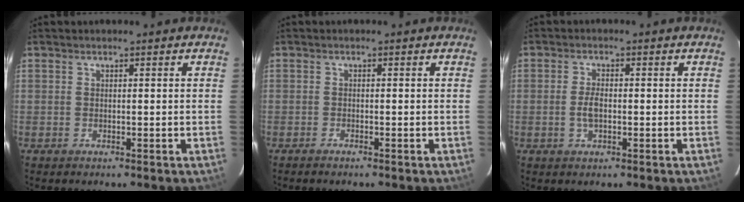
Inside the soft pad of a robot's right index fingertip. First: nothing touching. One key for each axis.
{"total": 1.1, "fx": -1.0, "fy": 0.1, "fz": 0.5, "tx": -0.012, "ty": -0.002, "tz": -0.013}
{"total": 2.7, "fx": -0.5, "fy": 1.1, "fz": 2.4, "tx": -0.055, "ty": 0.001, "tz": -0.009}